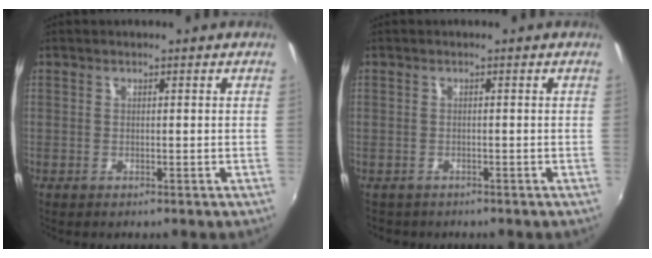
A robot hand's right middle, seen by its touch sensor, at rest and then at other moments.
{"total": 1.9, "force": [-1.1, 1.5, 0.0], "torque": [-0.006, 0.003, -0.016]}